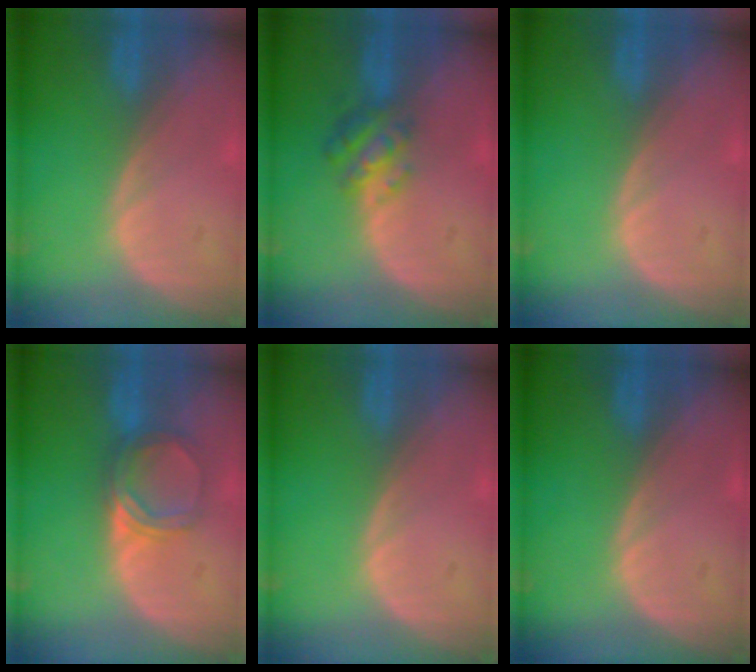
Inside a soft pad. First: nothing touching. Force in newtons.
{"total": 4.8, "press": 4.5, "slide": 1.7}
{"total": 0.0}
{"total": 5.0, "press": 4.6, "slide": 1.9}
{"total": 0.0}
{"total": 0.0}